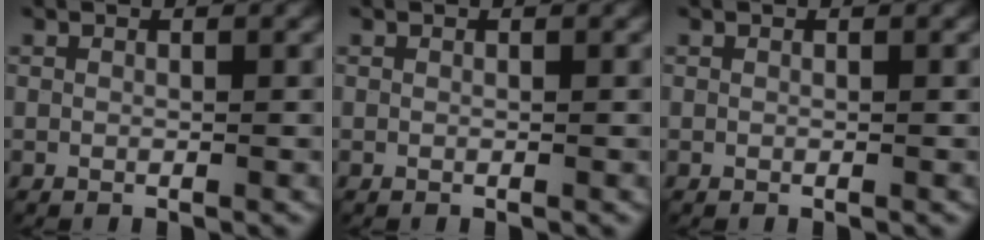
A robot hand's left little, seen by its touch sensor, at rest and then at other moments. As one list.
[{"total": 0.0}, {"total": 0.0}]